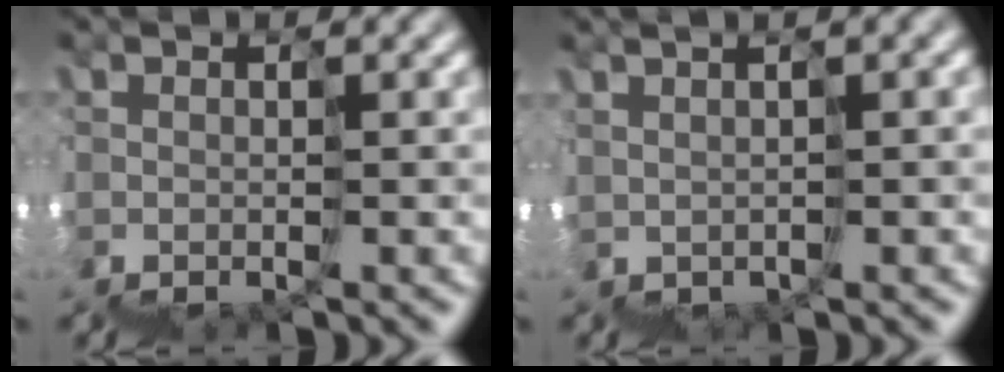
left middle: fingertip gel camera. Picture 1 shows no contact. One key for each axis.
{"total": 2.4, "fx": 2.1, "fy": -0.8, "fz": 0.8, "tx": 0.011, "ty": 0.039, "tz": 0.040}